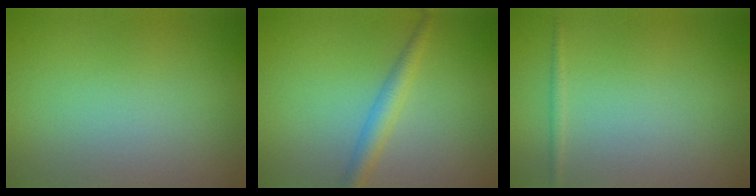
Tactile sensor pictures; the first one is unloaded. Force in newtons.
{"total": 2.3, "press": 2.3, "slide": 0.0}
{"total": 0.7, "press": 0.7, "slide": 0.0}